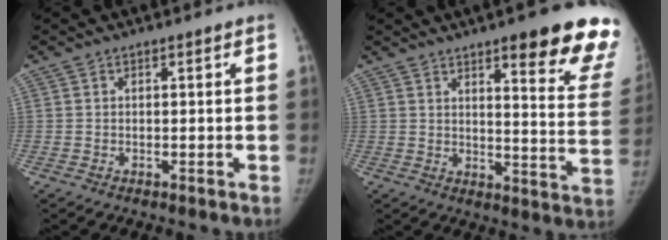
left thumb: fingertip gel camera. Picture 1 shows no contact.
{"total": 17.8, "force": [11.9, 3.0, 12.9], "torque": [-0.133, -0.065, 0.142]}